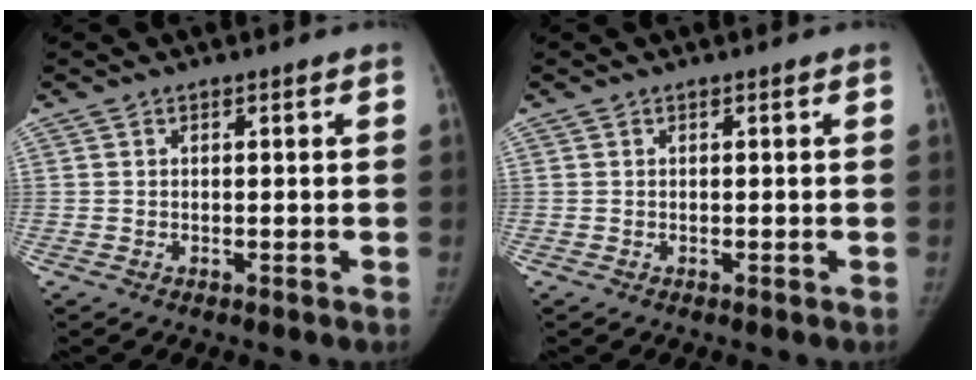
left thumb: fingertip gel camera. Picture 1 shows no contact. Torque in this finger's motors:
{"motor_torque": [0.00, 0.00, 0.01, -0.08, 0.00]}